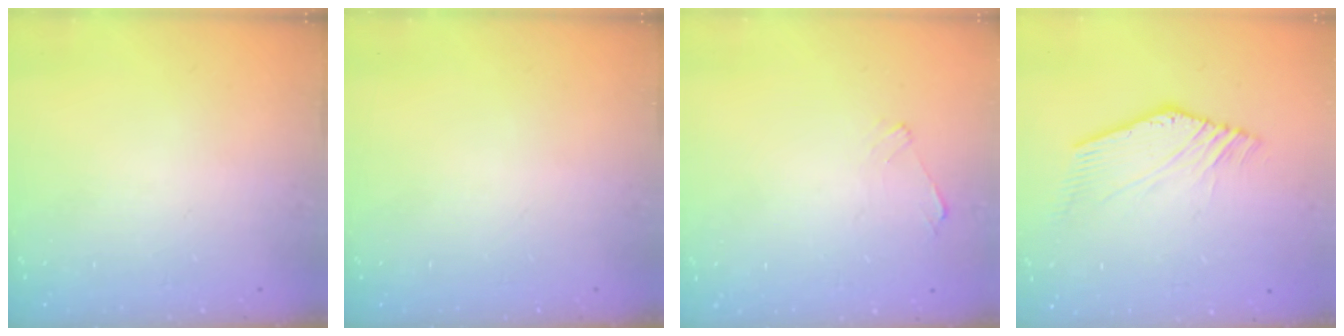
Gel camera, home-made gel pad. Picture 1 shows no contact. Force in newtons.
{"total": 0.0}
{"total": 1.0, "press": 1.0, "slide": 0.3}
{"total": 0.5, "press": 0.2, "slide": 0.5}